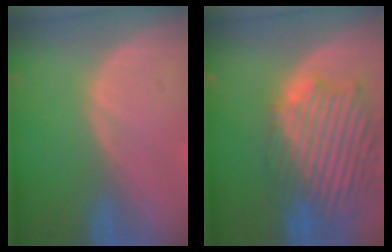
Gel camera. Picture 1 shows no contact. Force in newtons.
{"total": 13.9, "press": 11.9, "slide": 7.2}